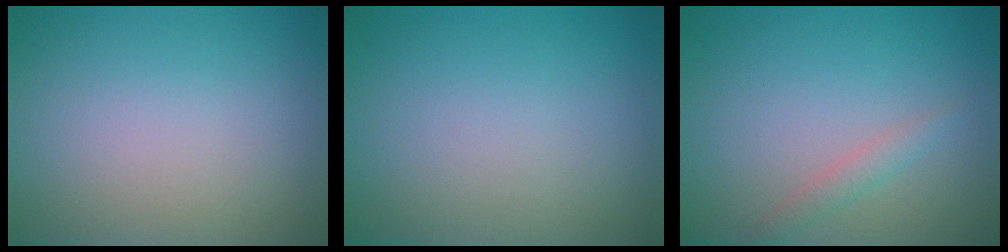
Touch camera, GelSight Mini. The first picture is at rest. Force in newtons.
{"total": 0.0}
{"total": 1.3, "press": 1.3, "slide": 0.1}